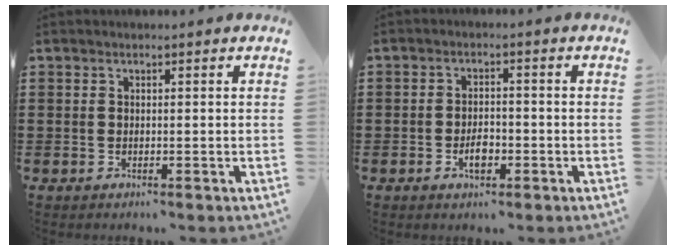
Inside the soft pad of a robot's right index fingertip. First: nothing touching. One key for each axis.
{"total": 3.3, "fx": -1.3, "fy": 1.5, "fz": 2.7, "tx": -0.048, "ty": 0.004, "tz": -0.022}